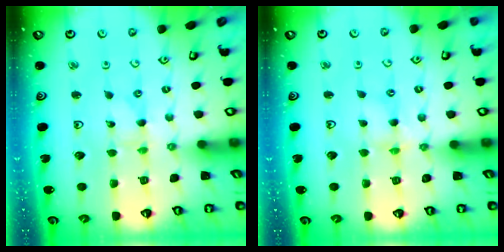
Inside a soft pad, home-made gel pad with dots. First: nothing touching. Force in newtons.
{"total": 2.0, "press": 2.0, "slide": 0.3}